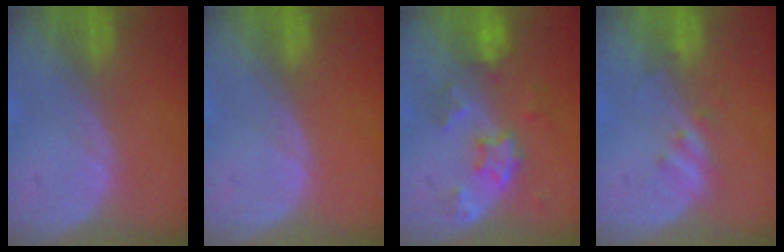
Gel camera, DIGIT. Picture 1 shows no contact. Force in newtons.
{"total": 0.0}
{"total": 6.1, "press": 5.5, "slide": 2.7}
{"total": 2.5, "press": 2.2, "slide": 1.2}